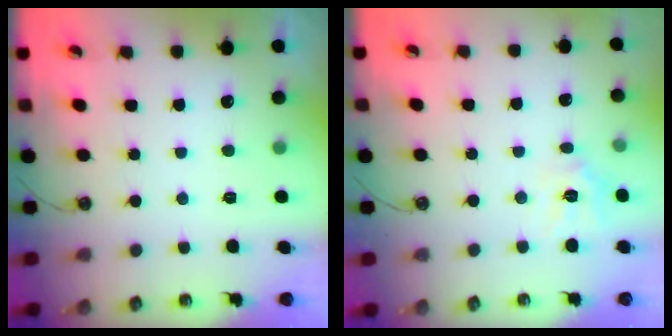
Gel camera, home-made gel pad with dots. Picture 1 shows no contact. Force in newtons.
{"total": 8.9, "press": 8.9, "slide": 0.9}